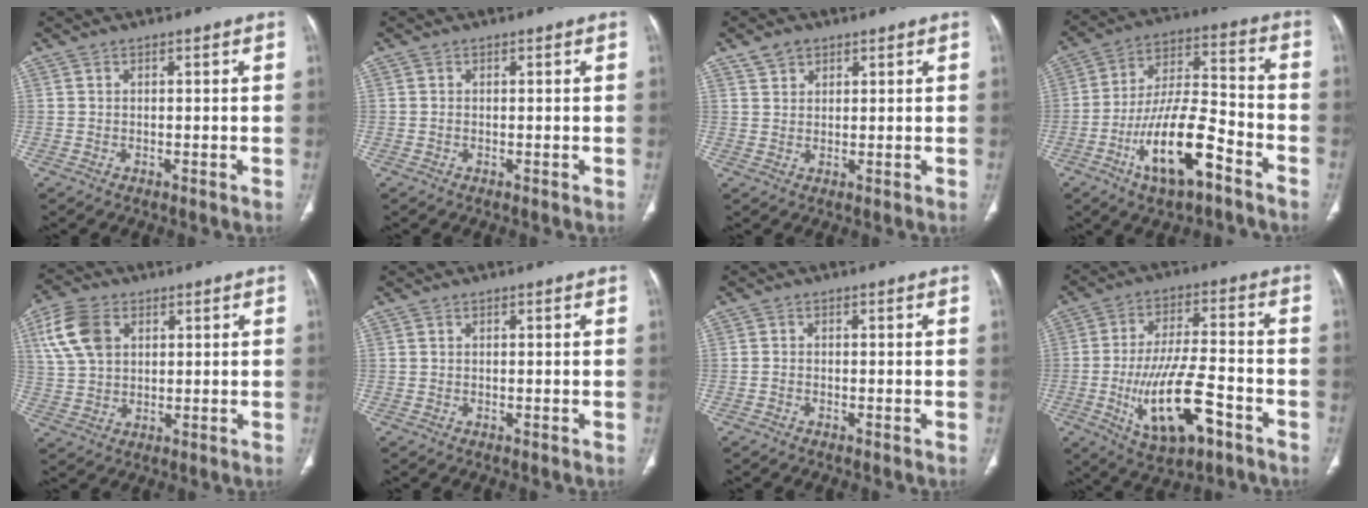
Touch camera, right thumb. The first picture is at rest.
{"total": 0.0}
{"total": 3.1, "force": [2.0, 2.2, 1.1], "torque": [-0.009, -0.005, 0.039]}
{"total": 16.5, "force": [-8.2, 6.0, 13.0], "torque": [-0.232, 0.059, -0.142]}
{"total": 9.9, "force": [3.5, 6.7, 6.4], "torque": [-0.123, 0.002, 0.070]}
{"total": 0.0}
{"total": 0.7, "force": [-0.5, 0.4, 0.3], "torque": [-0.009, 0.002, -0.013]}
{"total": 16.0, "force": [-6.1, 6.3, 13.4], "torque": [-0.238, 0.026, -0.094]}